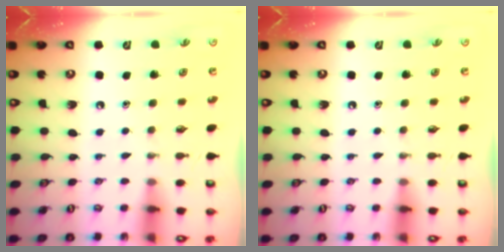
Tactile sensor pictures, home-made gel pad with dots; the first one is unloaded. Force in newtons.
{"total": 0.0}